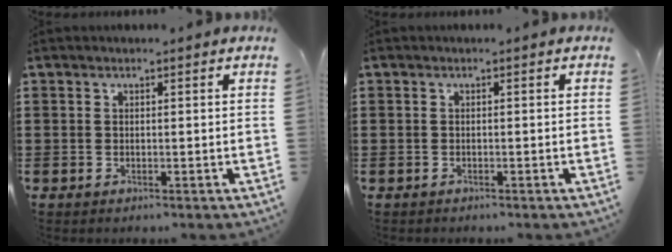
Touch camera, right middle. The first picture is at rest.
{"total": 0.5, "force": [-0.4, 0.3, -0.1], "torque": [0.002, 0.005, -0.011]}